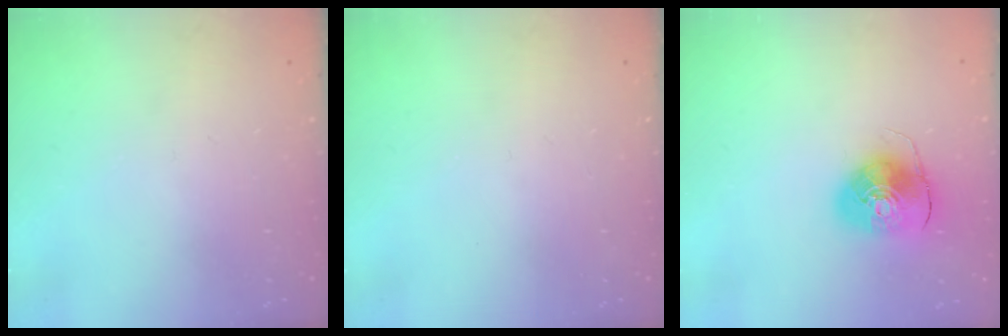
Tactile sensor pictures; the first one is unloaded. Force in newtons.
{"total": 0.0}
{"total": 9.4, "press": 9.2, "slide": 1.5}